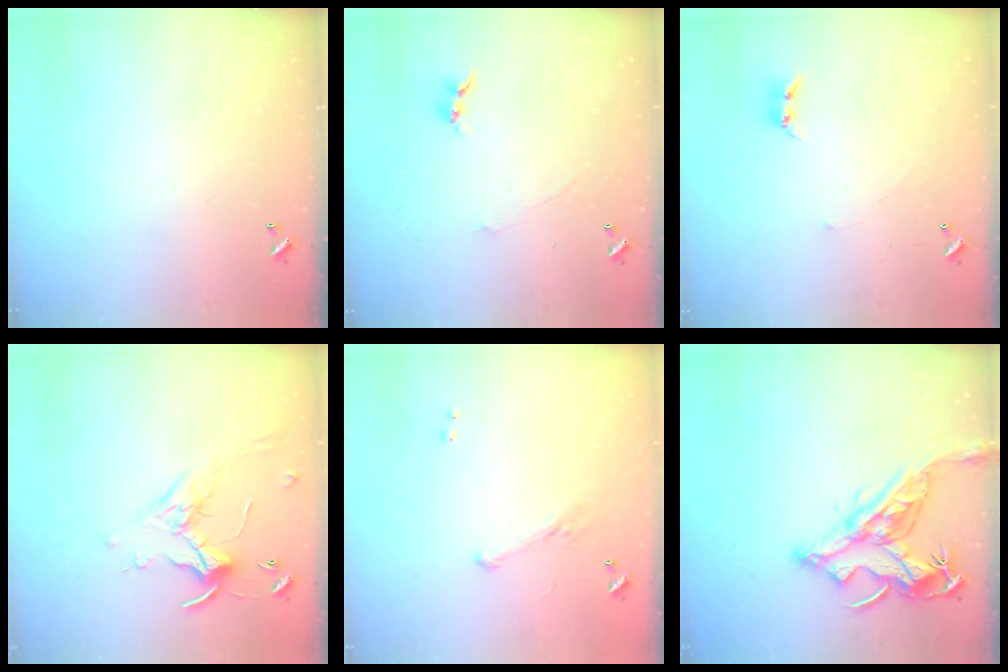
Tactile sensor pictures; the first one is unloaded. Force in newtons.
{"total": 1.0, "press": 0.8, "slide": 0.6}
{"total": 2.4, "press": 2.4, "slide": 0.2}
{"total": 0.5, "press": 0.4, "slide": 0.4}
{"total": 4.0, "press": 3.9, "slide": 1.0}
{"total": 16.2, "press": 16.1, "slide": 2.1}